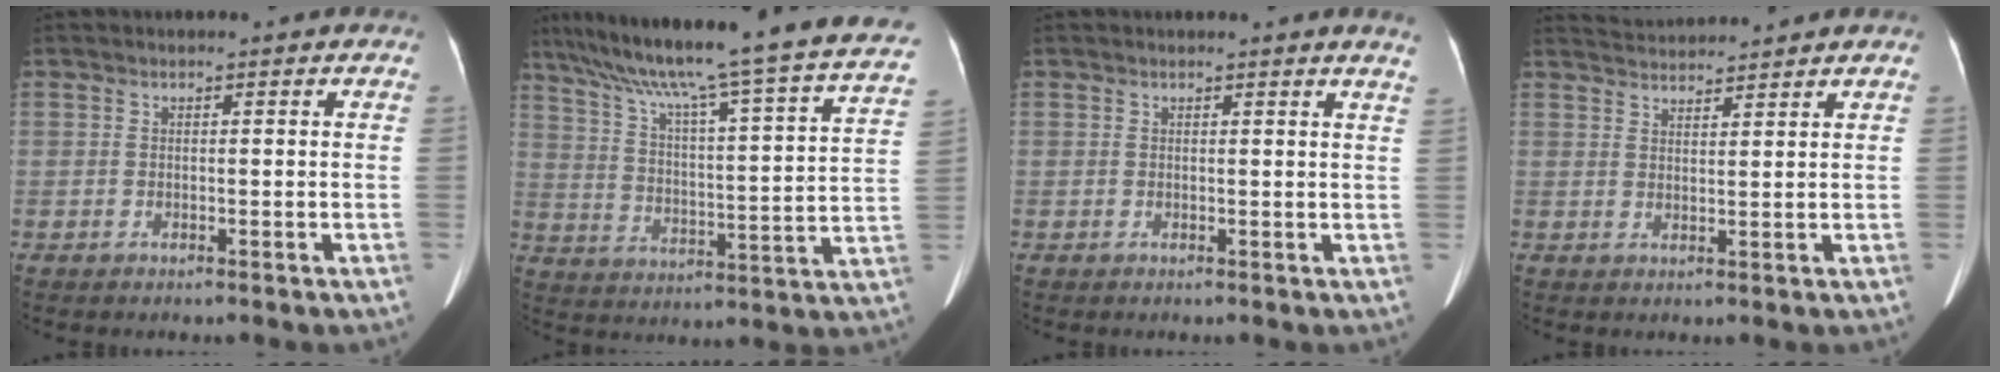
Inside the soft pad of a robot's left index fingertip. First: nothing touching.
{"total": 31.6, "force": [26.5, 0.6, 17.2], "torque": [-0.274, -0.042, 0.349]}
{"total": 2.9, "force": [2.7, -0.5, 1.0], "torque": [-0.016, -0.012, 0.012]}
{"total": 4.9, "force": [4.8, -0.6, 0.5], "torque": [-0.013, 0.025, 0.083]}